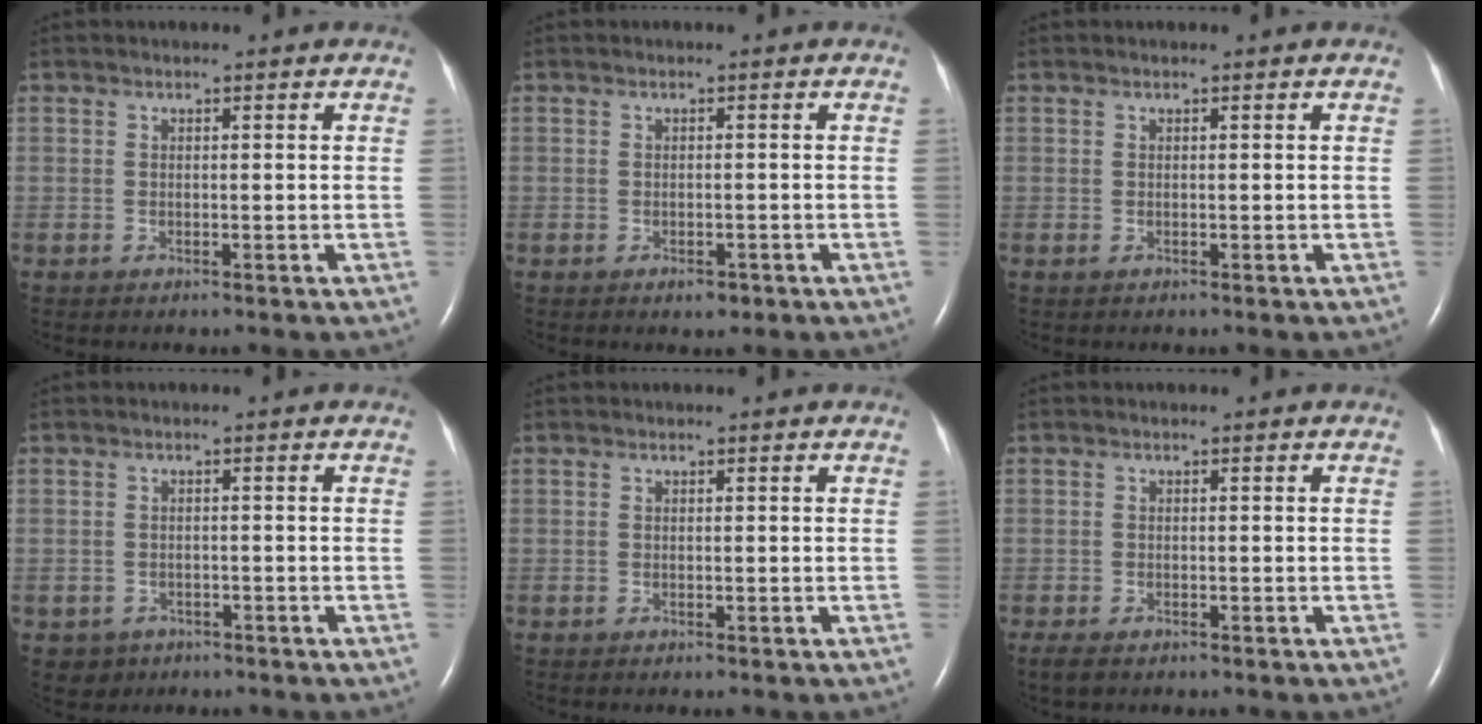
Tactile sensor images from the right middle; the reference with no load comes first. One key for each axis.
{"total": 1.6, "fx": -0.9, "fy": 0.8, "fz": 0.9, "tx": -0.015, "ty": 0.001, "tz": -0.008}
{"total": 0.0}
{"total": 2.6, "fx": -1.3, "fy": 2.2, "fz": 0.0, "tx": -0.003, "ty": 0.009, "tz": -0.014}
{"total": 0.0}
{"total": 2.7, "fx": -1.9, "fy": 1.2, "fz": 1.5, "tx": -0.028, "ty": -0.006, "tz": -0.025}